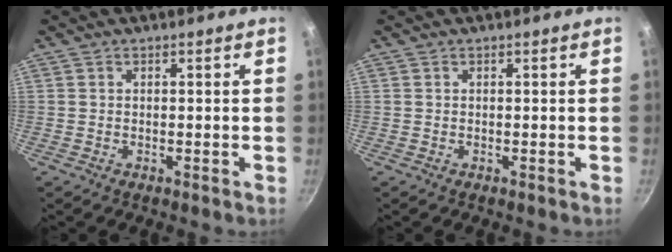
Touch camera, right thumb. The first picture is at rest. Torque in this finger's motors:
{"motor_torque": [-0.09, 0.05, 0.00, -0.01, 0.01]}